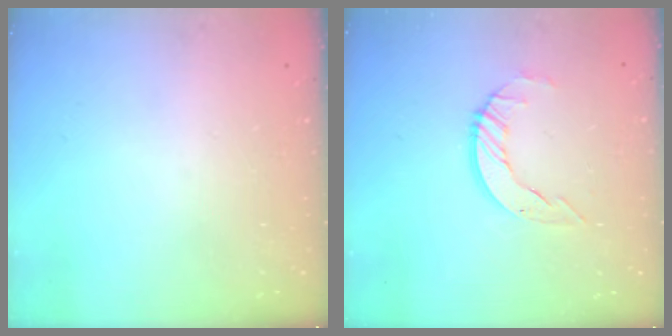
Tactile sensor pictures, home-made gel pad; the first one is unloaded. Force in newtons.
{"total": 4.5, "press": 4.5, "slide": 0.4}